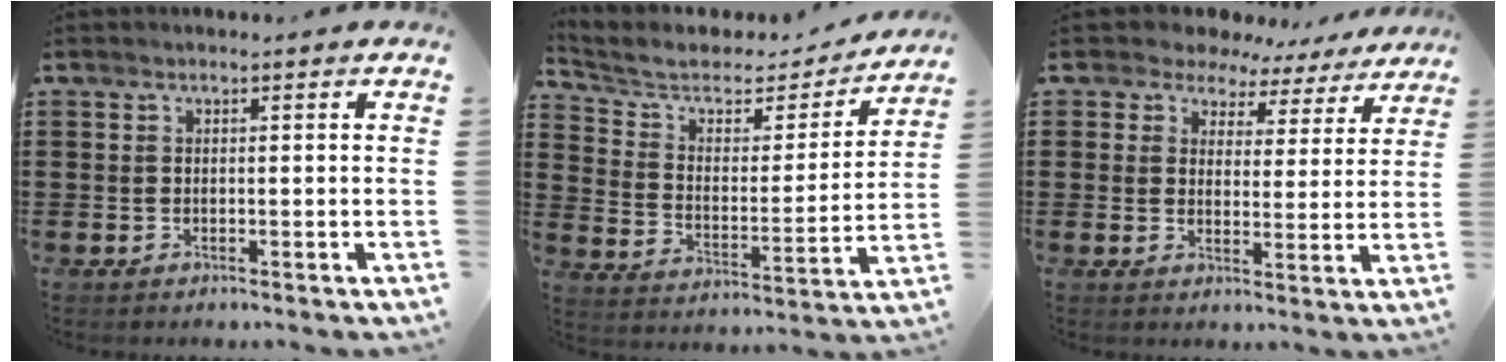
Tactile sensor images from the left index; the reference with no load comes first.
{"total": 5.5, "force": [4.3, 2.6, 2.1], "torque": [-0.069, -0.023, 0.069]}
{"total": 5.1, "force": [4.4, 2.5, 0.6], "torque": [-0.041, -0.020, 0.077]}